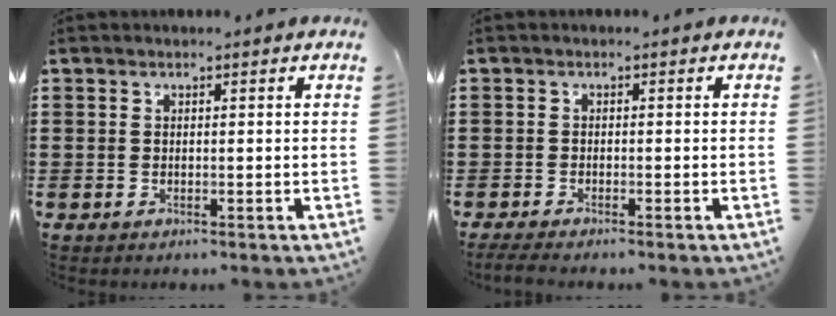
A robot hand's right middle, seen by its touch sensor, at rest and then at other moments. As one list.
[{"total": 1.1, "force": [-1.0, -0.1, 0.5], "torque": [-0.008, -0.002, -0.018]}]